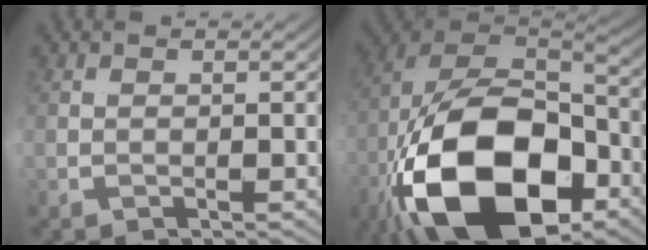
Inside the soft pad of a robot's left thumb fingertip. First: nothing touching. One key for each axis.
{"total": 18.8, "fx": -5.4, "fy": 9.7, "fz": 15.1, "tx": -0.340, "ty": -0.042, "tz": -0.068}